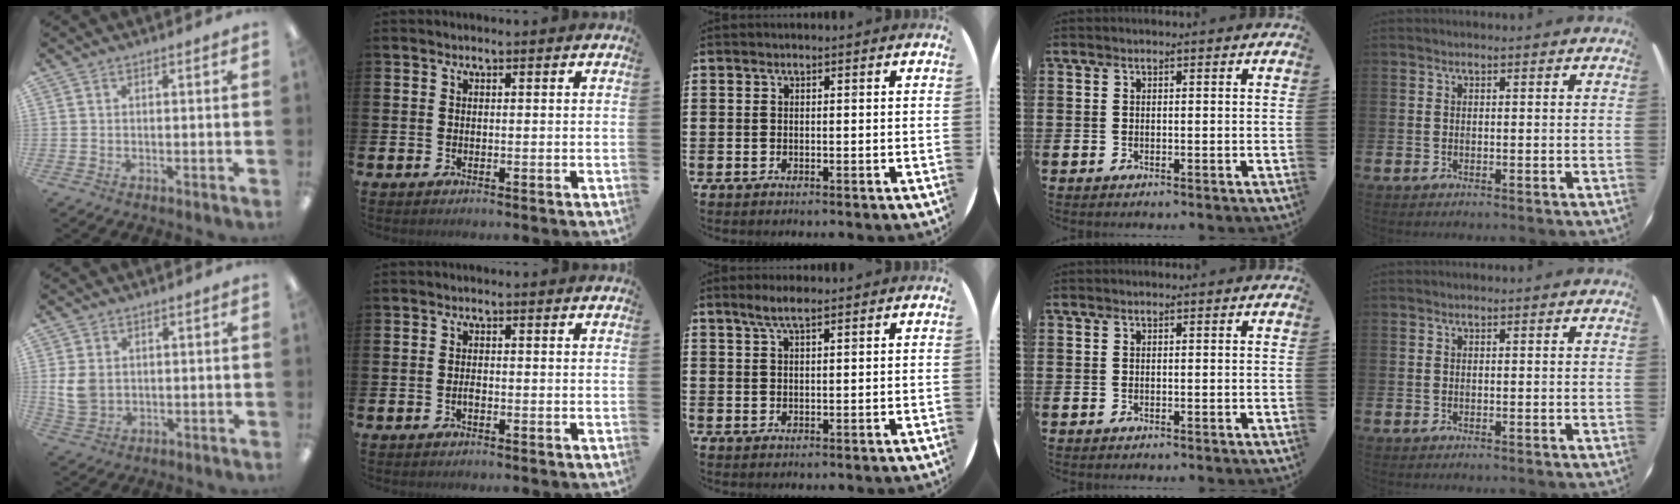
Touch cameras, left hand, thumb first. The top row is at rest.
{"thumb": {"total": 6.0, "force": [1.0, 4.7, 3.6], "torque": [-0.082, 0.001, 0.019]}, "index": {"total": 1.0, "force": [-0.4, 0.4, 0.8], "torque": [-0.011, -0.002, -0.010]}, "middle": {"total": 3.0, "force": [2.2, 0.6, 2.0], "torque": [-0.043, 0.005, 0.038]}}